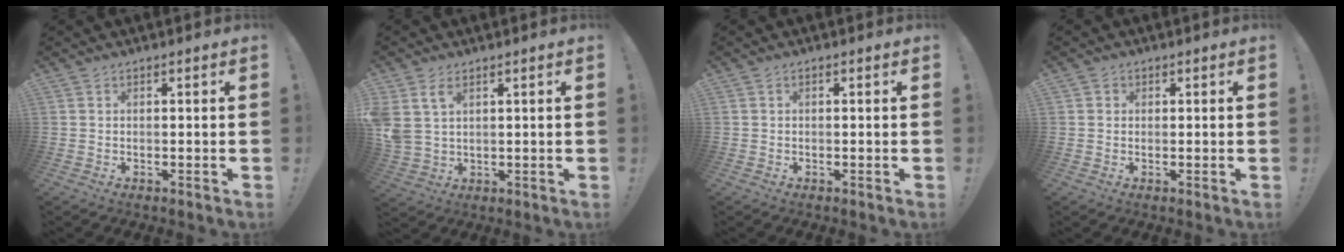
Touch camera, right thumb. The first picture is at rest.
{"total": 6.5, "force": [3.3, 4.1, 3.8], "torque": [-0.078, -0.014, 0.062]}
{"total": 0.5, "force": [-0.4, 0.3, 0.2], "torque": [-0.008, 0.004, -0.007]}
{"total": 1.2, "force": [0.3, 1.2, 0.1], "torque": [0.003, 0.000, 0.005]}